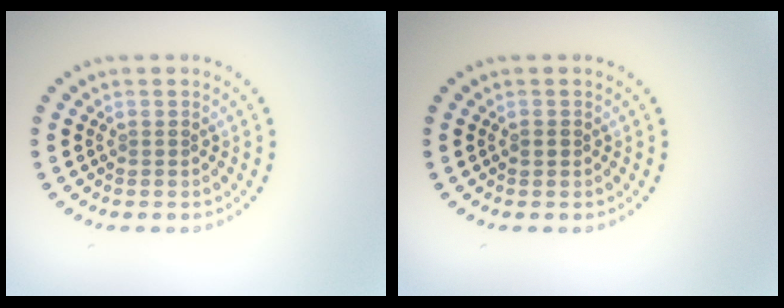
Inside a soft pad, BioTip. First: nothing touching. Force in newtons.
{"total": 0.8, "press": 0.8, "slide": 0.1}